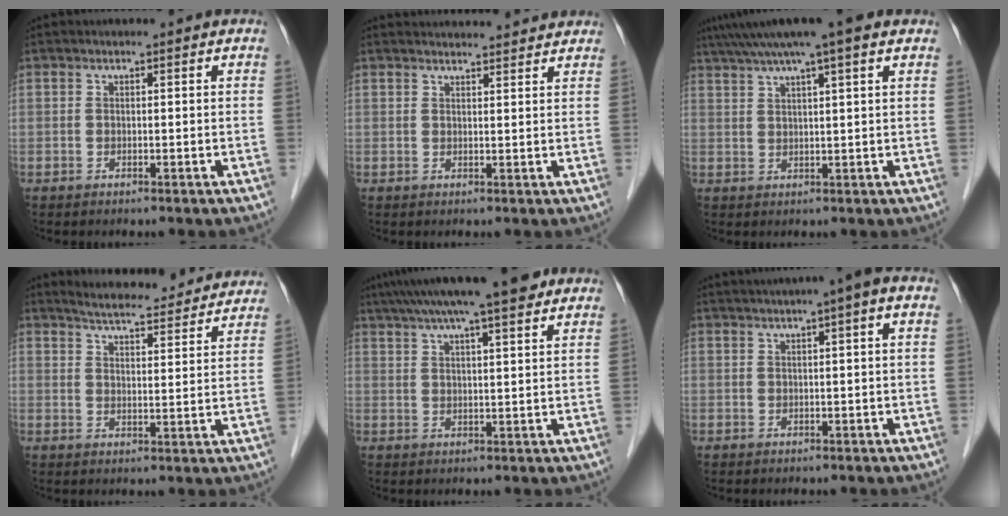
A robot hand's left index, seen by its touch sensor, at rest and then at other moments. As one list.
[{"total": 8.8, "force": [8.6, 1.2, 1.6], "torque": [-0.014, 0.025, 0.095]}, {"total": 10.4, "force": [7.6, 0.3, 7.2], "torque": [-0.118, 0.039, 0.108]}, {"total": 16.8, "force": [15.9, 2.3, 4.9], "torque": [-0.065, -0.005, 0.198]}, {"total": 13.6, "force": [10.9, 0.9, 8.1], "torque": [-0.131, 0.031, 0.158]}, {"total": 6.1, "force": [3.6, -0.3, 4.9], "torque": [-0.072, 0.029, 0.052]}]